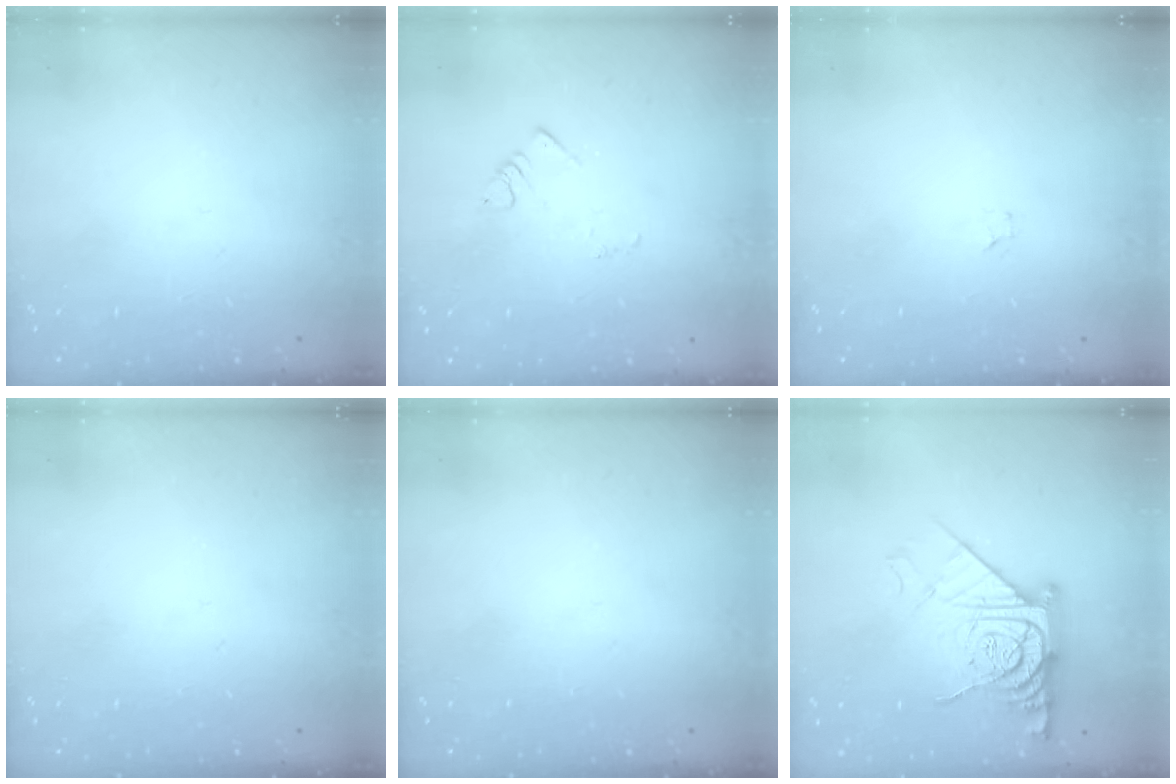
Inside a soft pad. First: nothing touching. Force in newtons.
{"total": 3.9, "press": 3.9, "slide": 0.5}
{"total": 0.6, "press": 0.6, "slide": 0.1}
{"total": 0.0}
{"total": 0.0}
{"total": 13.8, "press": 13.7, "slide": 1.5}